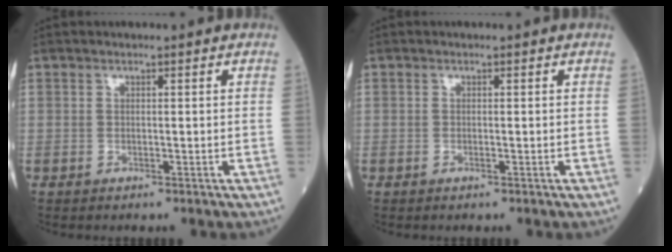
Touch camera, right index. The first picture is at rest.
{"total": 0.0}